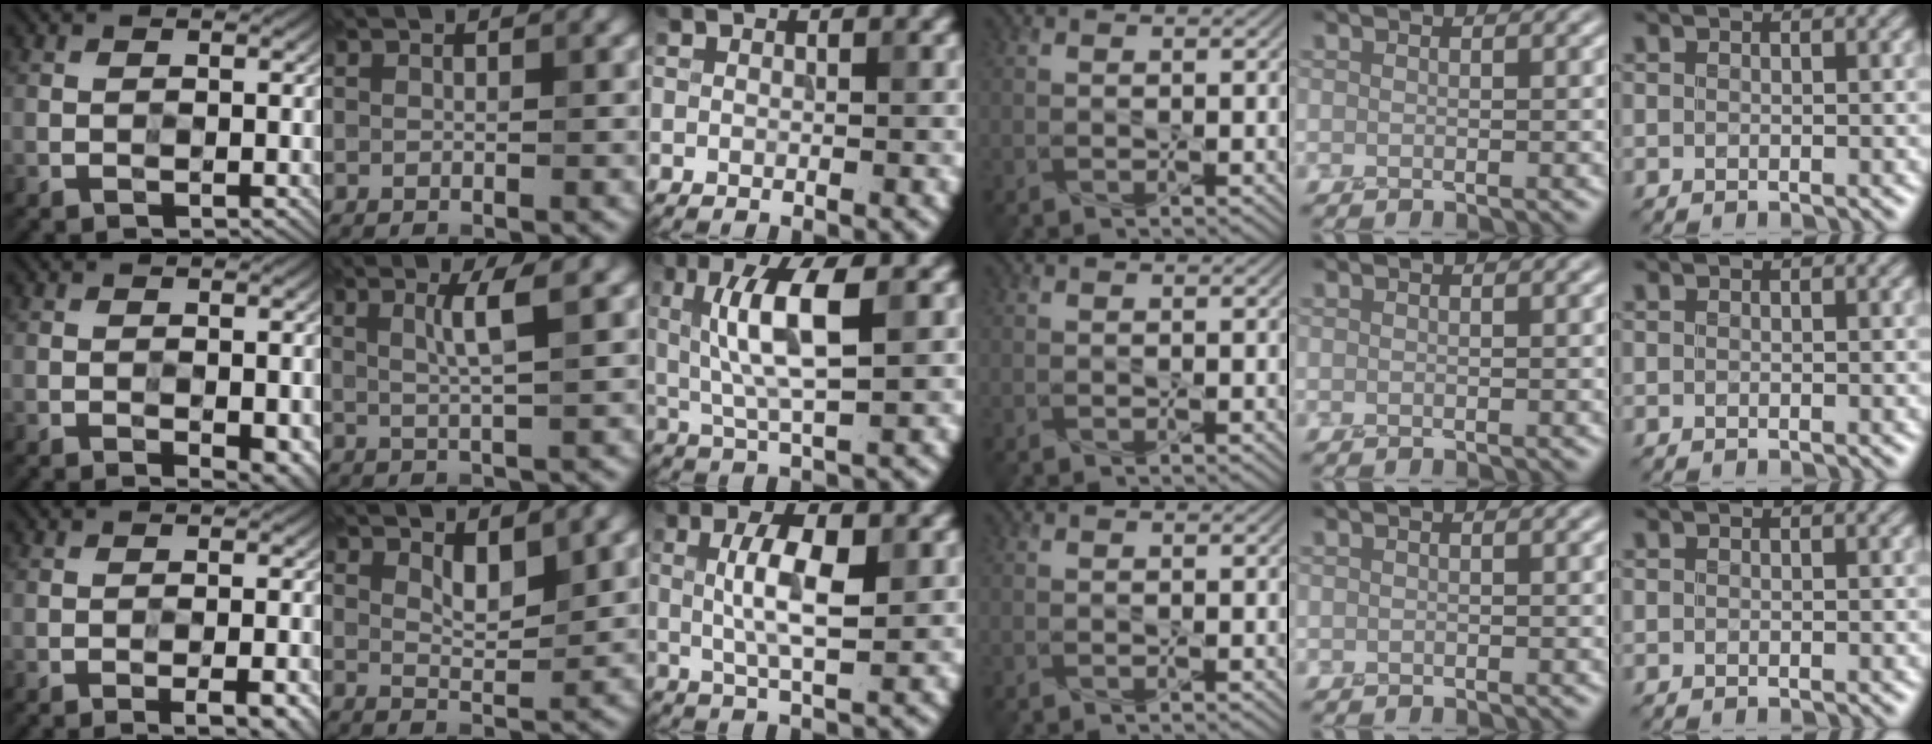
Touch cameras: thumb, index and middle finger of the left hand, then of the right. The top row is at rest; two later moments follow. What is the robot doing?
{"motion": "screw", "object": "mustard bottle"}